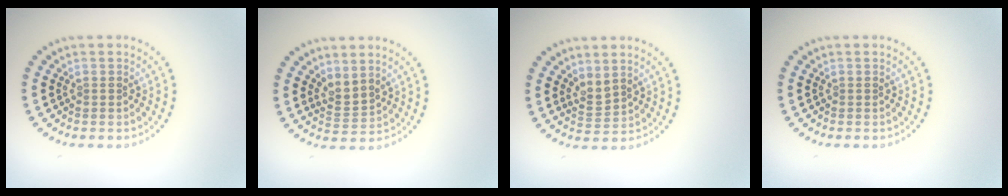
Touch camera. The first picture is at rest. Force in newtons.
{"total": 2.1, "press": 1.4, "slide": 1.6}
{"total": 1.8, "press": 1.4, "slide": 1.2}
{"total": 0.0}